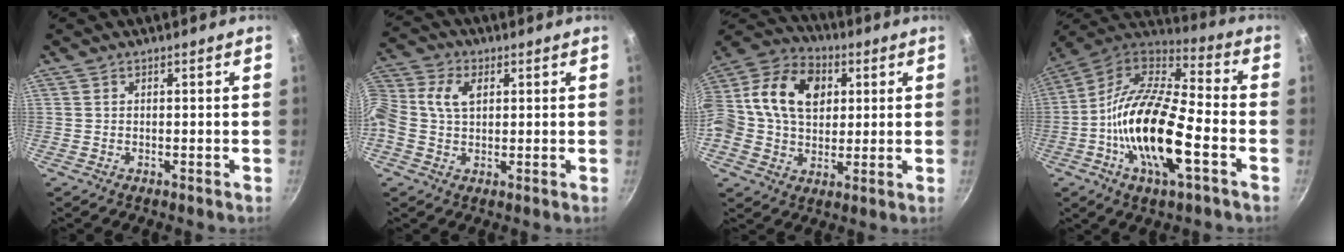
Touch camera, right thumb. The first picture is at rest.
{"total": 10.0, "force": [1.9, 7.2, 6.8], "torque": [-0.143, 0.028, 0.022]}
{"total": 19.7, "force": [4.0, 14.5, 12.8], "torque": [-0.211, 0.024, 0.051]}
{"total": 21.9, "force": [-6.0, 8.3, 19.4], "torque": [-0.357, 0.033, -0.130]}